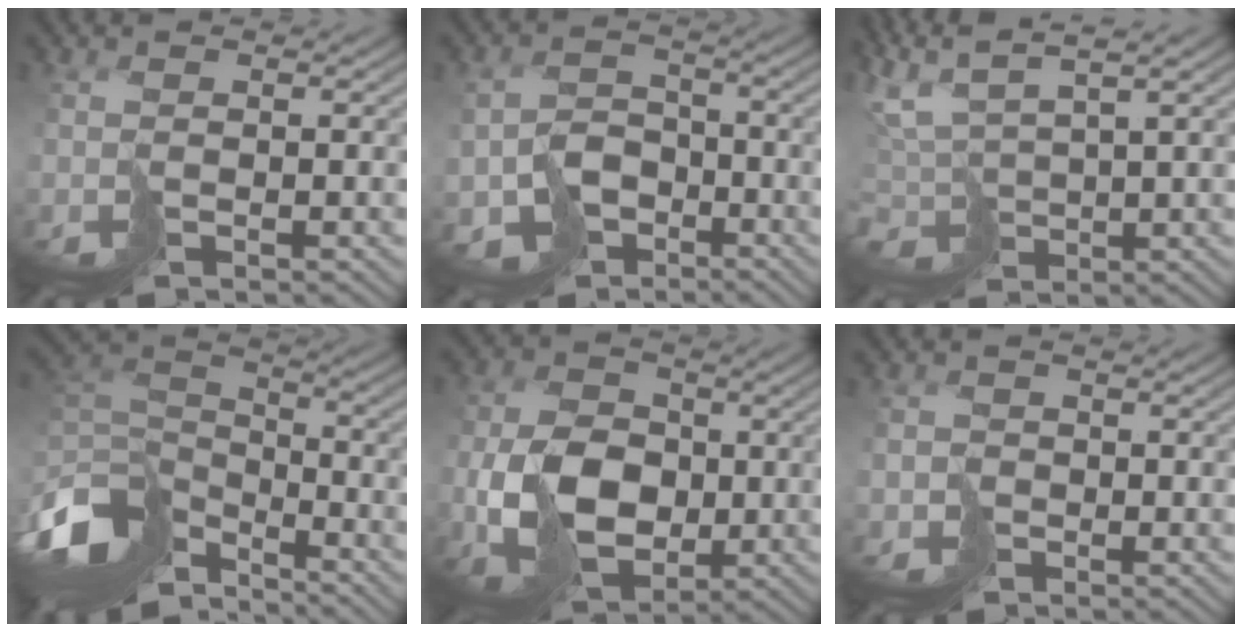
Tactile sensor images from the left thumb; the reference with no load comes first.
{"total": 4.9, "force": [-2.5, 4.1, 0.9], "torque": [-0.017, -0.006, -0.045]}
{"total": 6.7, "force": [5.6, 1.6, 3.3], "torque": [-0.091, 0.028, 0.117]}
{"total": 10.8, "force": [-5.8, 6.8, 6.0], "torque": [-0.185, -0.004, -0.103]}
{"total": 10.1, "force": [-1.5, 7.7, 6.4], "torque": [-0.159, -0.017, -0.028]}
{"total": 1.5, "force": [-0.8, 1.2, -0.4], "torque": [0.008, -0.005, -0.018]}